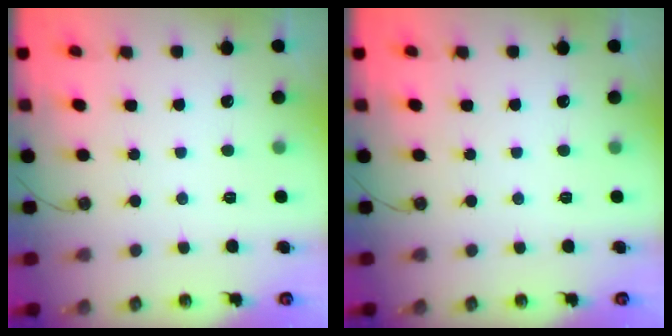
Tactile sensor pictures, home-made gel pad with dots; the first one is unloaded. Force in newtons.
{"total": 0.0}